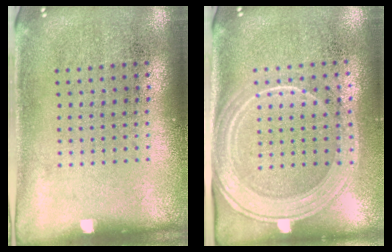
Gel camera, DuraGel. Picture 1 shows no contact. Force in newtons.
{"total": 2.1, "press": 1.9, "slide": 1.0}